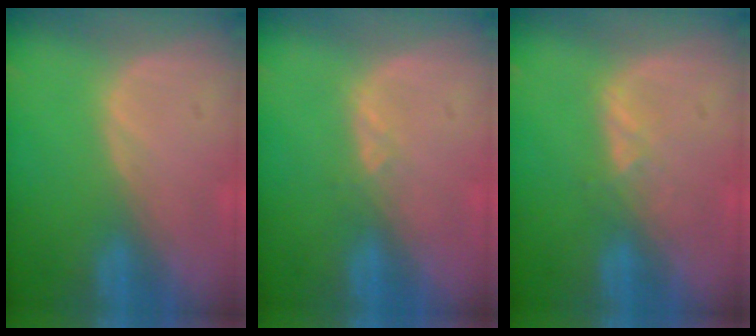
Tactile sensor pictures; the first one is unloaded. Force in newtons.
{"total": 1.6, "press": 1.5, "slide": 0.7}
{"total": 2.0, "press": 2.0, "slide": 0.3}